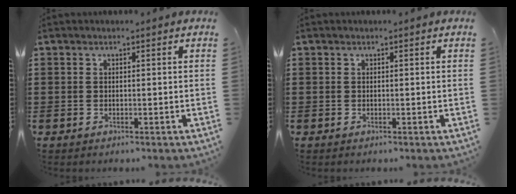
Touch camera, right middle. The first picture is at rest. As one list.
[{"total": 0.0}]